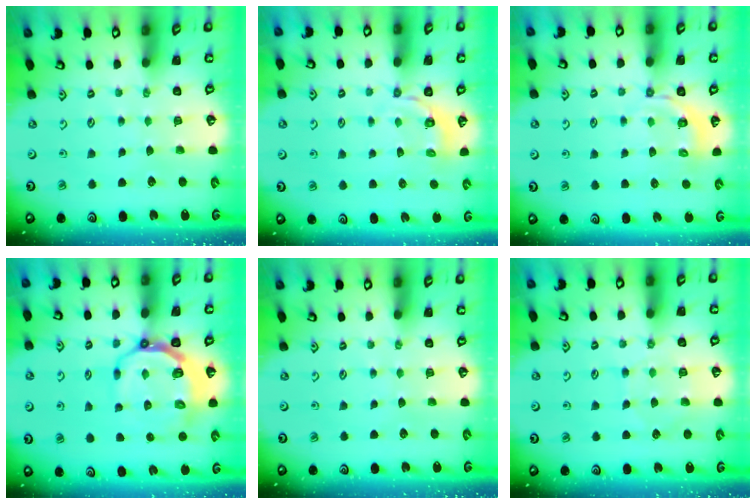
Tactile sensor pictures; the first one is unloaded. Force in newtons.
{"total": 3.5, "press": 2.4, "slide": 2.6}
{"total": 4.4, "press": 3.8, "slide": 2.1}
{"total": 9.7, "press": 9.0, "slide": 3.8}
{"total": 0.0}
{"total": 6.4, "press": 6.4, "slide": 0.7}